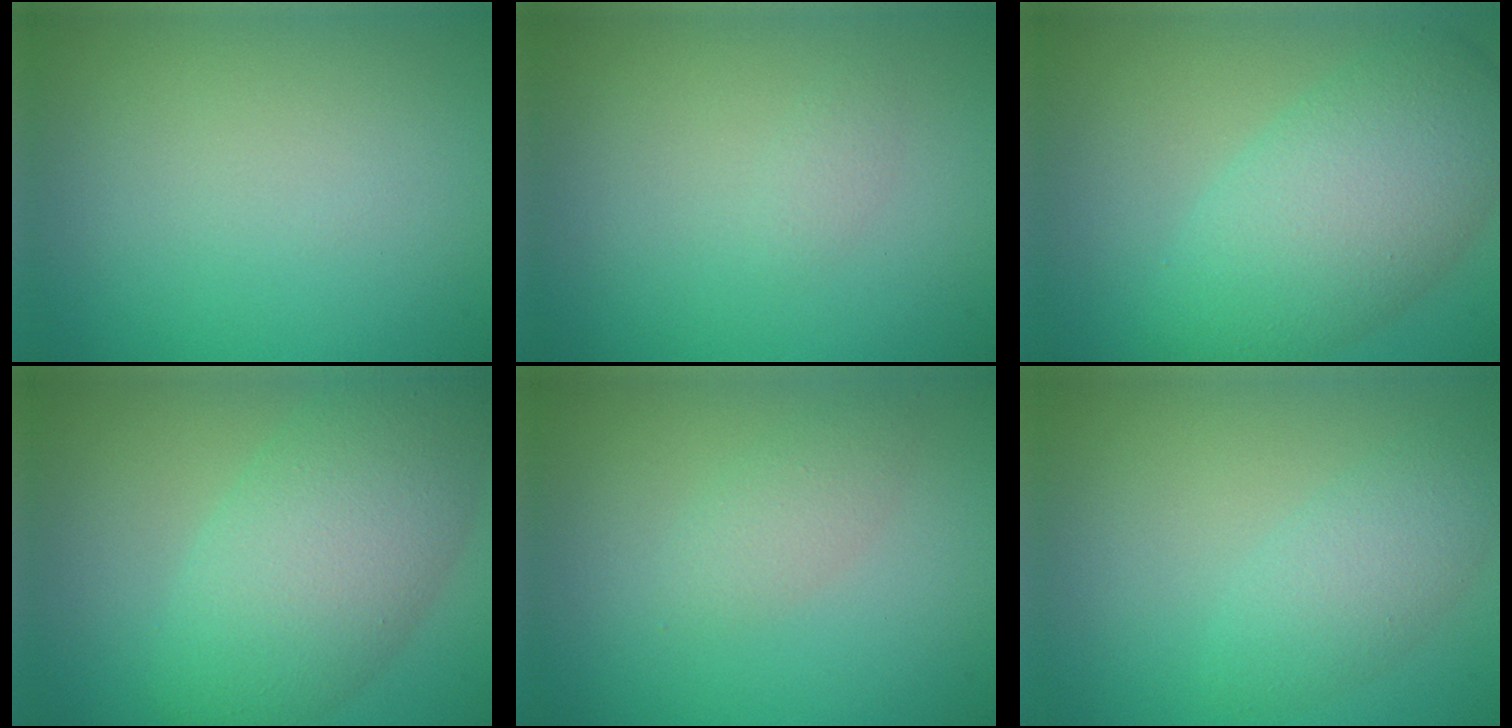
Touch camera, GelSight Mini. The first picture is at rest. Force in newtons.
{"total": 0.7, "press": 0.7, "slide": 0.0}
{"total": 7.2, "press": 7.2, "slide": 0.2}
{"total": 7.8, "press": 7.7, "slide": 0.5}
{"total": 1.7, "press": 1.7, "slide": 0.0}
{"total": 2.8, "press": 2.8, "slide": 0.1}